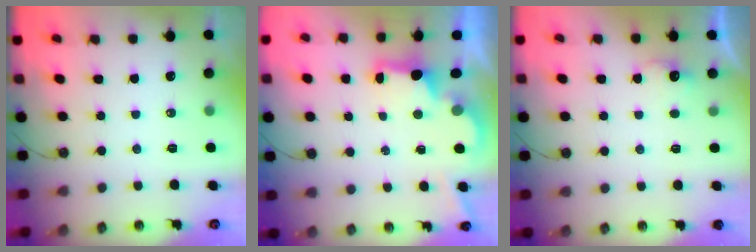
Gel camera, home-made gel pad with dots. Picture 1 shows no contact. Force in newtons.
{"total": 2.5, "press": 2.4, "slide": 0.9}
{"total": 5.7, "press": 5.6, "slide": 0.9}